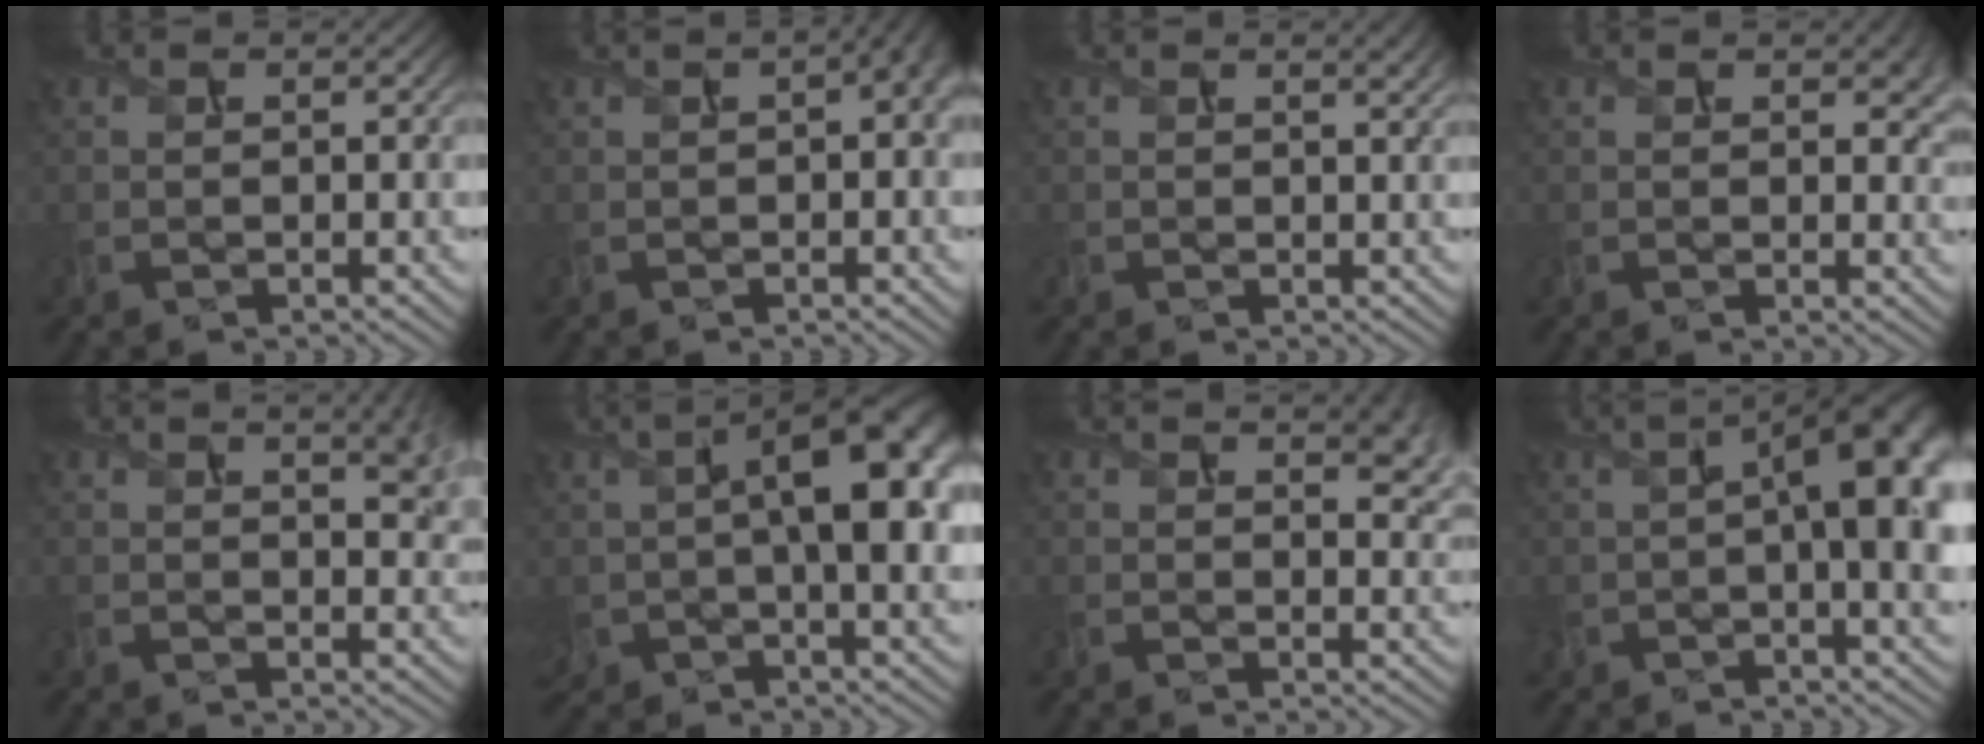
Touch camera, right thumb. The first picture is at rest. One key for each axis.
{"total": 5.6, "fx": 0.5, "fy": 2.0, "fz": 5.3, "tx": -0.067, "ty": 0.007, "tz": 0.011}
{"total": 2.3, "fx": 1.2, "fy": 0.7, "fz": 1.8, "tx": -0.030, "ty": 0.003, "tz": 0.016}
{"total": 4.6, "fx": 1.6, "fy": 2.4, "fz": 3.6, "tx": -0.055, "ty": -0.004, "tz": 0.029}
{"total": 7.8, "fx": 3.1, "fy": 3.1, "fz": 6.4, "tx": -0.090, "ty": 0.009, "tz": 0.052}
{"total": 14.7, "fx": 1.4, "fy": 7.2, "fz": 12.7, "tx": -0.208, "ty": -0.010, "tz": 0.030}
{"total": 6.9, "fx": 3.4, "fy": 2.9, "fz": 5.3, "tx": -0.078, "ty": 0.002, "tz": 0.058}
{"total": 13.4, "fx": 1.1, "fy": 5.4, "fz": 12.2, "tx": -0.180, "ty": -0.002, "tz": 0.022}